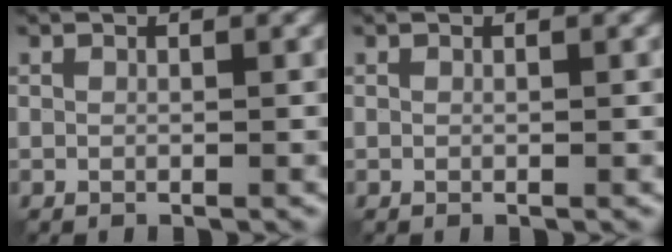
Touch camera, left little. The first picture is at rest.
{"total": 0.0}